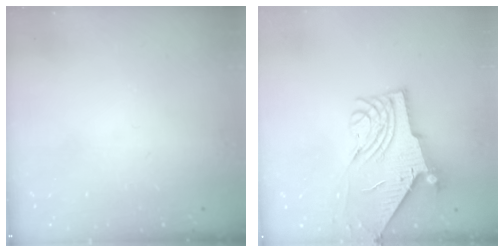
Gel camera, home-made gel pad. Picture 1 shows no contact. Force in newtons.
{"total": 9.2, "press": 9.1, "slide": 1.3}